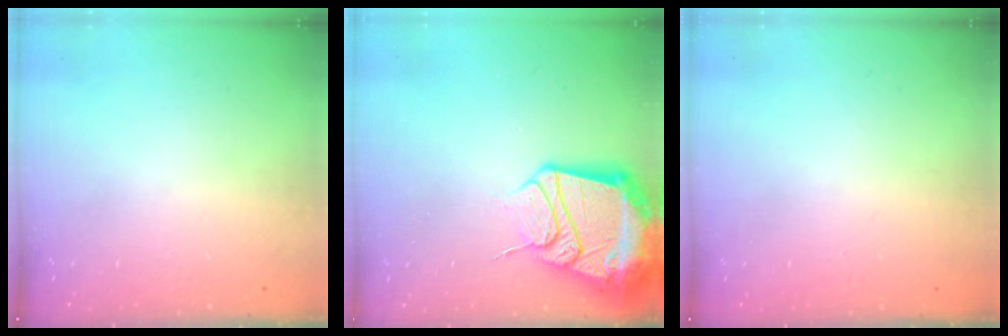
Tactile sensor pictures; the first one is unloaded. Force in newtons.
{"total": 20.6, "press": 20.5, "slide": 2.3}
{"total": 0.0}